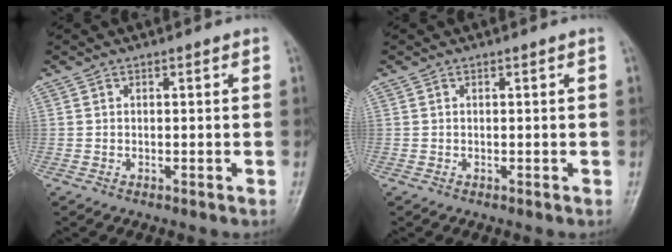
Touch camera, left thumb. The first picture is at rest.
{"total": 0.0}